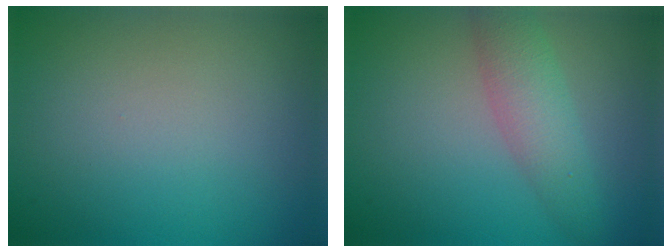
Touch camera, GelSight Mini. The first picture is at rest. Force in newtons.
{"total": 3.7, "press": 3.7, "slide": 0.0}